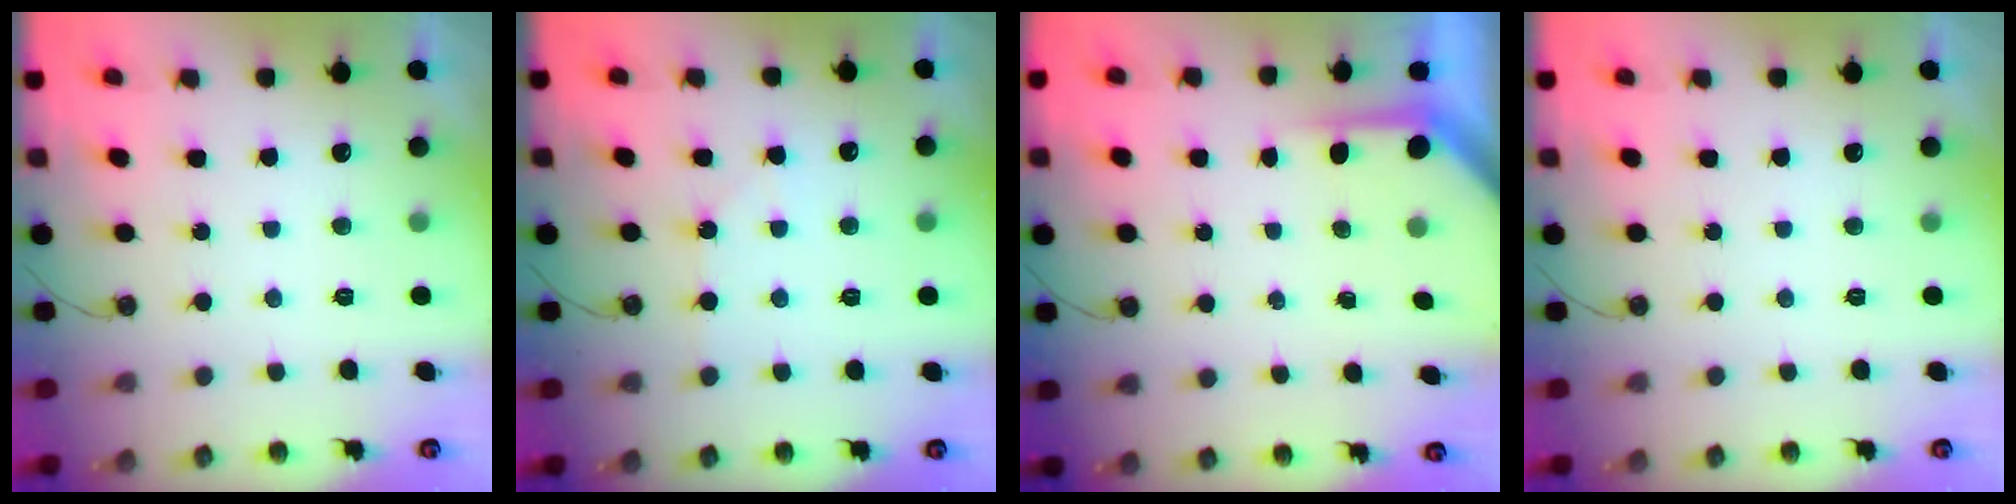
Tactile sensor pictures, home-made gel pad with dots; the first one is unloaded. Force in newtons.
{"total": 3.5, "press": 3.4, "slide": 0.6}
{"total": 3.4, "press": 3.4, "slide": 0.4}
{"total": 0.0}